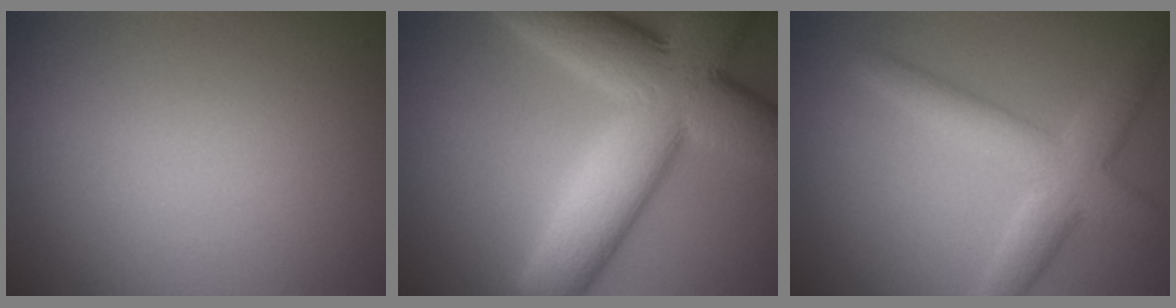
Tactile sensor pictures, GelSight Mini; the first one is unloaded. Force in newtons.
{"total": 12.4, "press": 12.4, "slide": 0.3}
{"total": 5.1, "press": 5.1, "slide": 0.3}